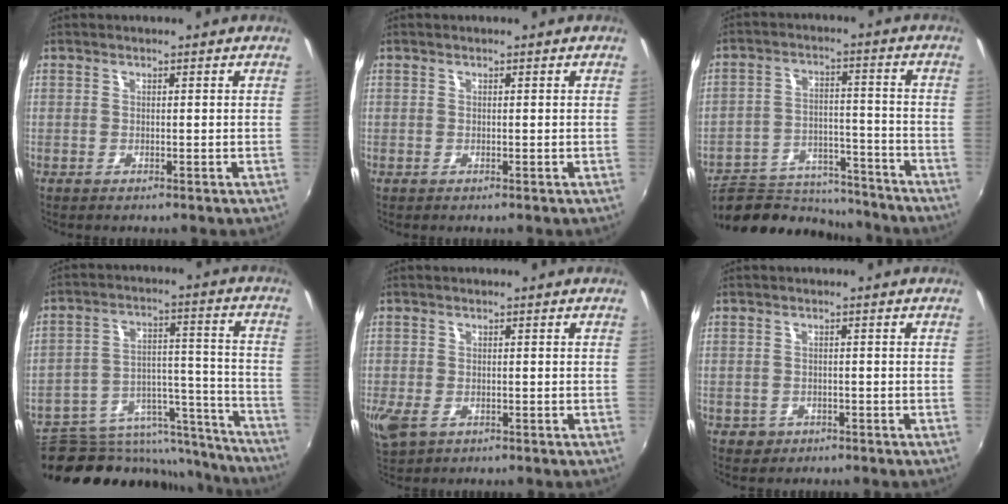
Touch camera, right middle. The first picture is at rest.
{"total": 0.0}
{"total": 16.4, "force": [-14.7, 5.9, 4.3], "torque": [-0.097, 0.020, -0.211]}
{"total": 23.4, "force": [-19.2, 10.3, 8.5], "torque": [-0.143, 0.047, -0.245]}
{"total": 5.0, "force": [-2.0, 3.1, 3.3], "torque": [-0.071, -0.019, -0.032]}
{"total": 2.5, "force": [-1.2, 2.2, 0.6], "torque": [-0.019, -0.002, -0.015]}